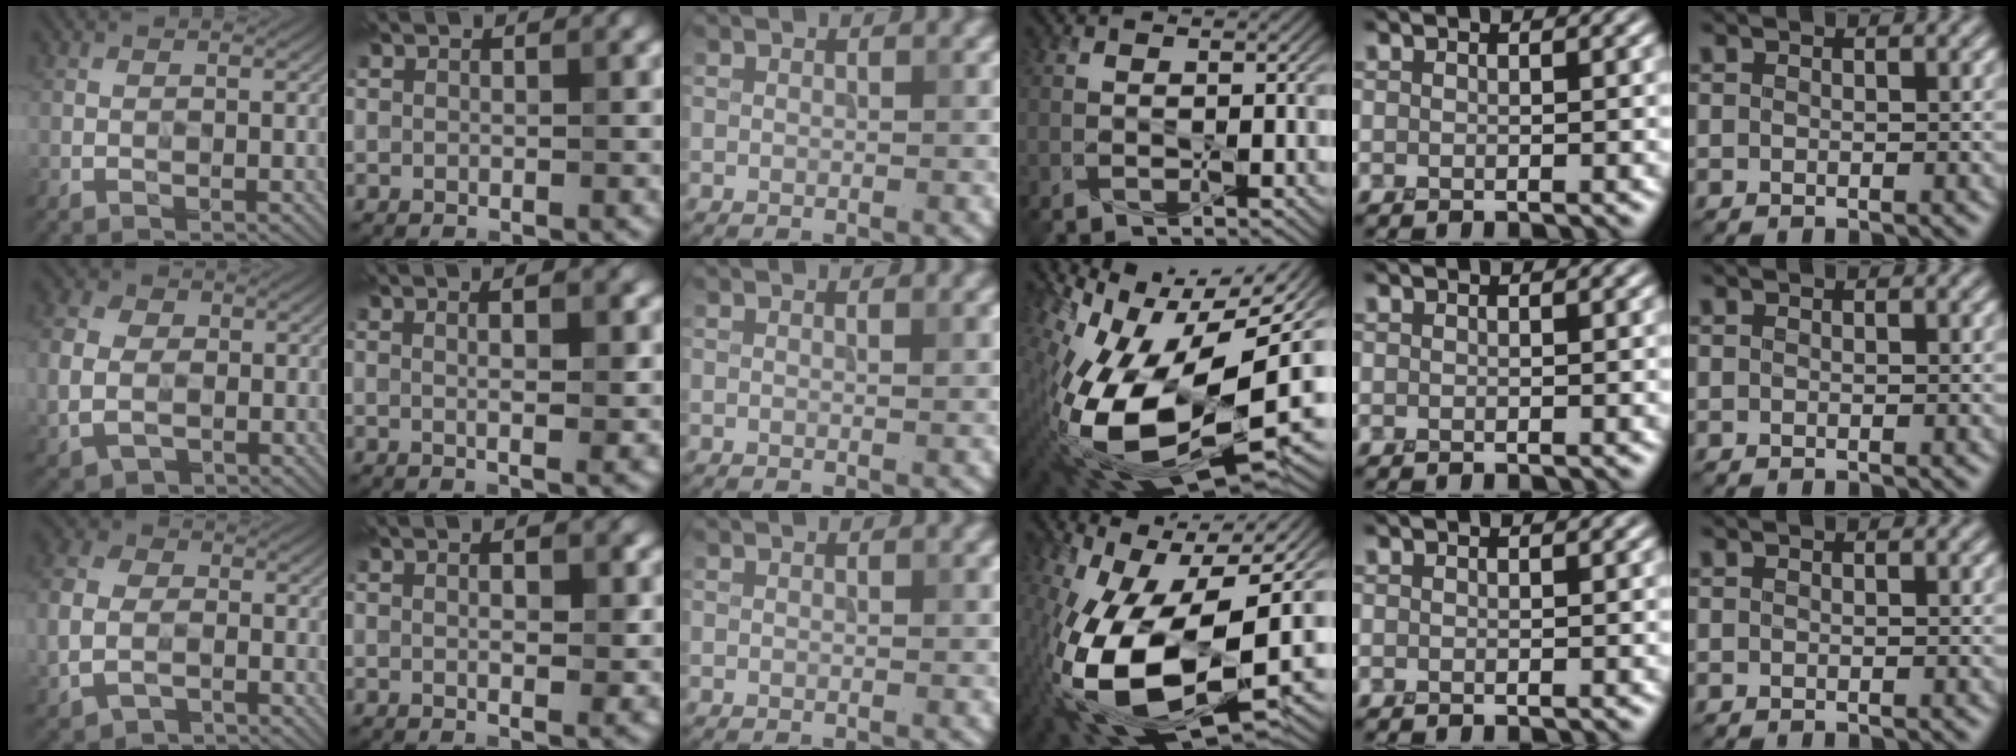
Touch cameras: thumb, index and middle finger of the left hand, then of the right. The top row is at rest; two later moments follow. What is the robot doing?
{"motion": "wipe", "object": "whiteboard"}